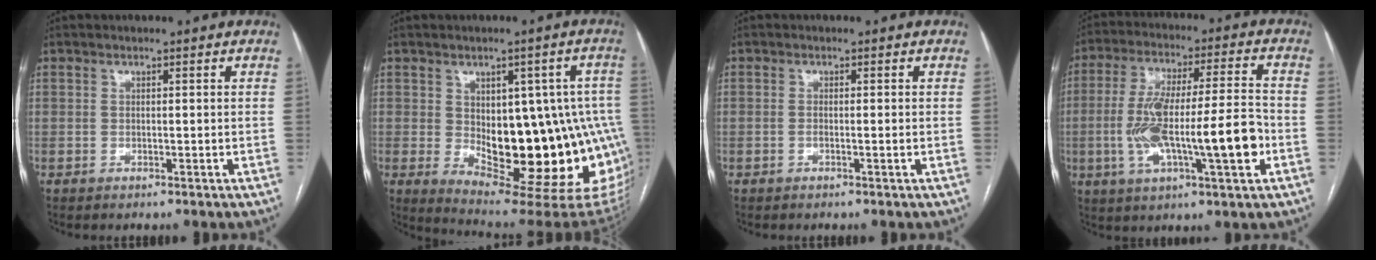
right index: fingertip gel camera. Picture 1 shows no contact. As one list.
[{"total": 21.6, "force": [-2.8, 9.1, 19.4], "torque": [-0.185, 0.014, -0.011]}, {"total": 1.1, "force": [-0.3, 0.1, 1.1], "torque": [-0.018, 0.000, -0.002]}, {"total": 16.5, "force": [-3.5, 2.5, 16.0], "torque": [-0.291, 0.014, -0.054]}]